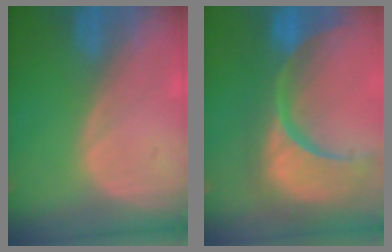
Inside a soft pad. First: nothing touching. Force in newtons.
{"total": 15.5, "press": 12.2, "slide": 9.6}